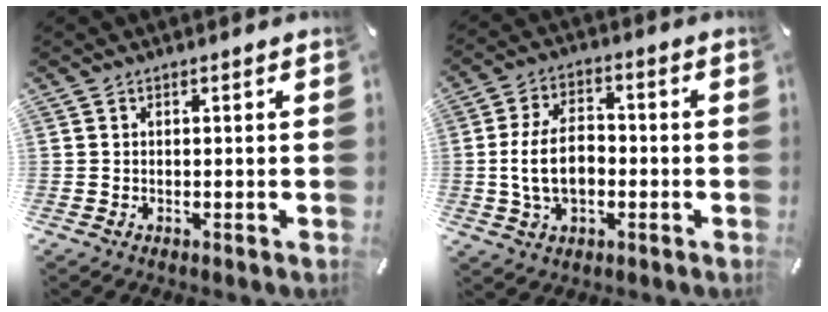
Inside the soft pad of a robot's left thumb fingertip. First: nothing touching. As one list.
[{"total": 11.1, "force": [-1.2, 7.2, 8.4], "torque": [-0.175, 0.016, -0.019]}]